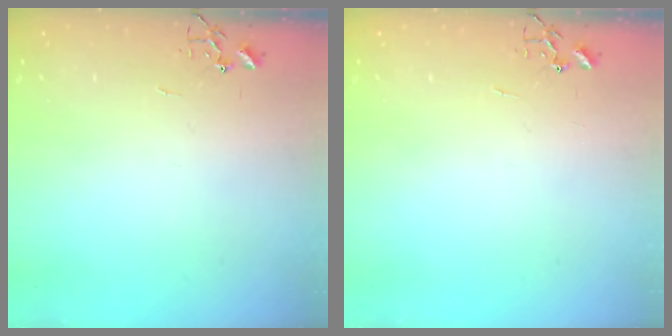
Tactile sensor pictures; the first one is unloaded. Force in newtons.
{"total": 0.0}